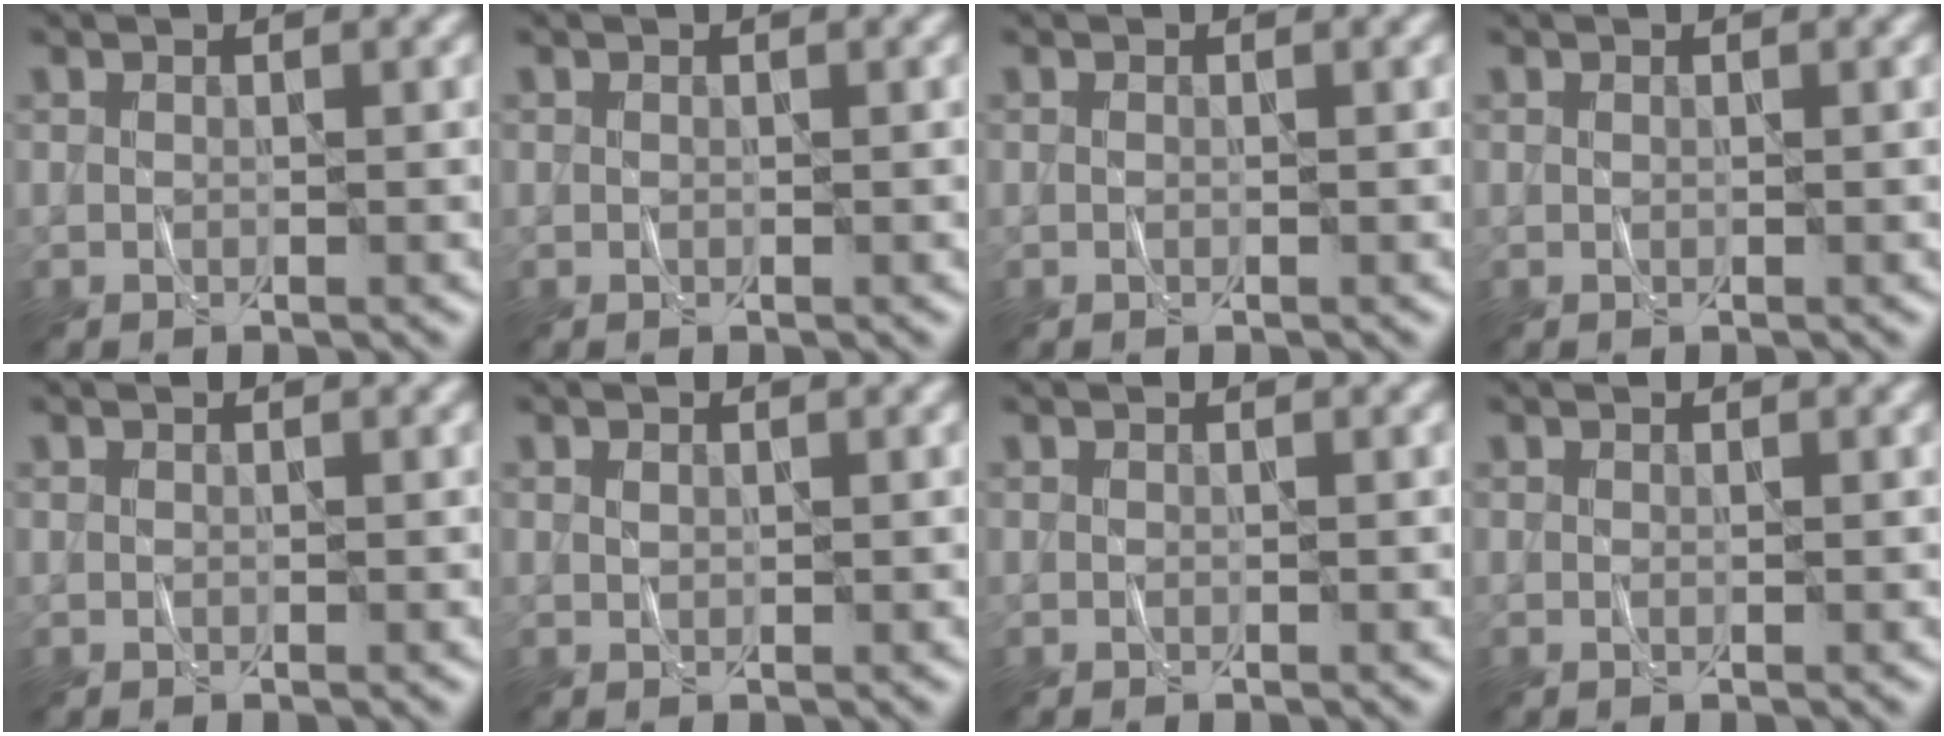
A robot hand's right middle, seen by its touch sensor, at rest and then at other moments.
{"total": 0.0}
{"total": 0.0}
{"total": 0.0}
{"total": 0.0}
{"total": 0.6, "force": [0.2, 0.4, 0.3], "torque": [-0.009, 0.001, 0.006]}
{"total": 0.0}
{"total": 0.0}